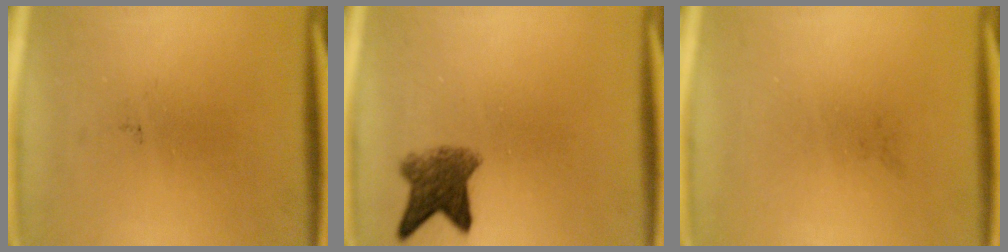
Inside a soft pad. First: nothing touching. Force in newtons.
{"total": 5.3}
{"total": 0.0}